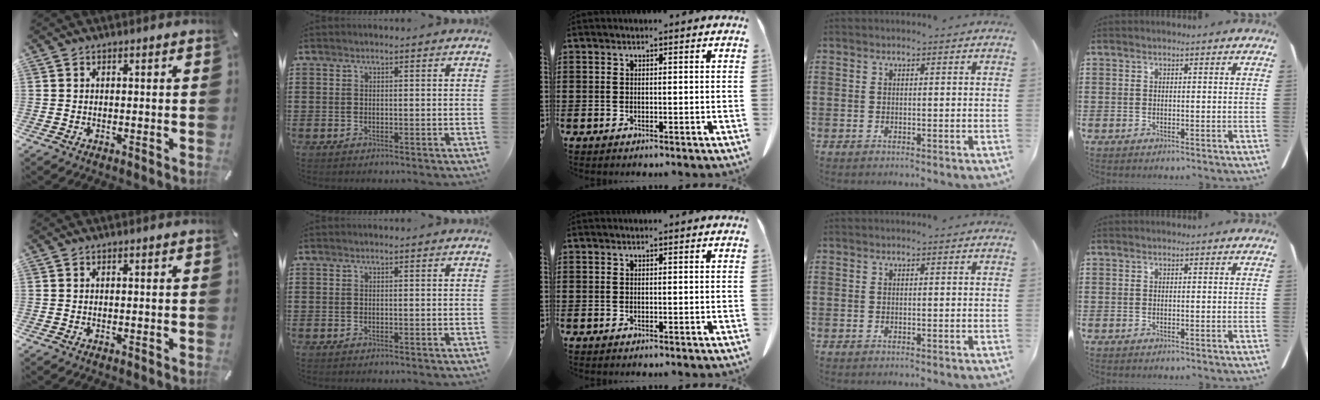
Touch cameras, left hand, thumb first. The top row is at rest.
{}